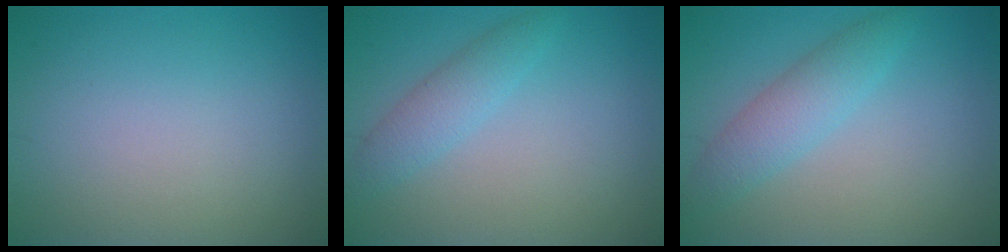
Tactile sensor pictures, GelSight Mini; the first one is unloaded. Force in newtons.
{"total": 2.5, "press": 2.5, "slide": 0.2}
{"total": 2.4, "press": 2.4, "slide": 0.2}